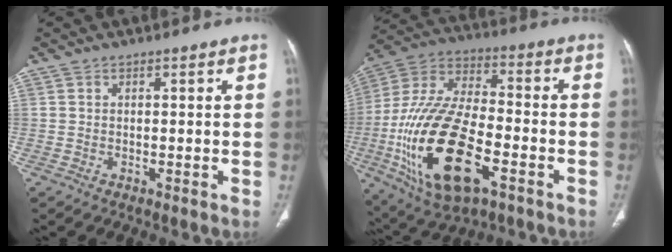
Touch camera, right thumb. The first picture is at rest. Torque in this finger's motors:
{"motor_torque": [1.14, 1.15, 2.51, -0.26, 0.89]}